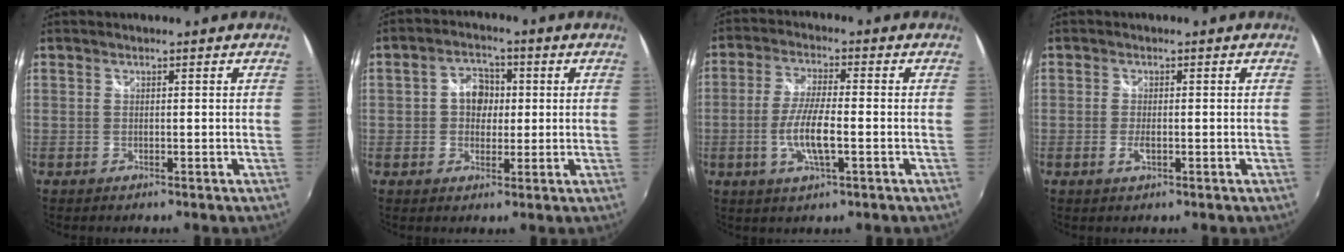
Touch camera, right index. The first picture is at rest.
{"total": 5.7, "force": [0.4, 4.7, 3.2], "torque": [-0.053, 0.017, 0.006]}
{"total": 8.0, "force": [-2.1, 1.7, 7.6], "torque": [-0.153, -0.005, -0.042]}
{"total": 2.0, "force": [-0.7, 0.7, 1.7], "torque": [-0.035, -0.004, -0.012]}